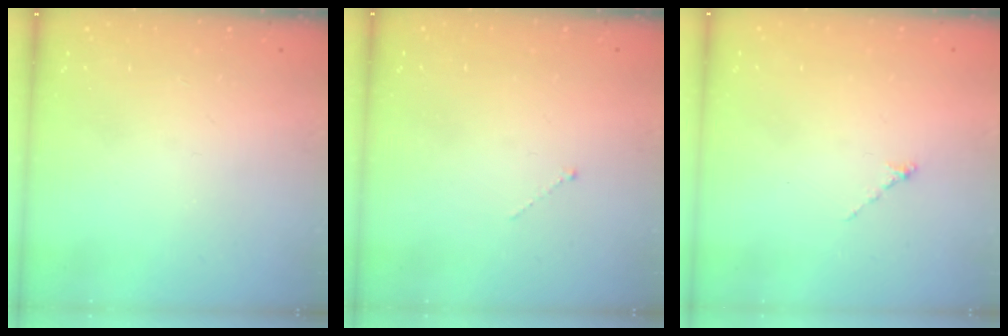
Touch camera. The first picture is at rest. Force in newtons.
{"total": 0.0}
{"total": 0.0}